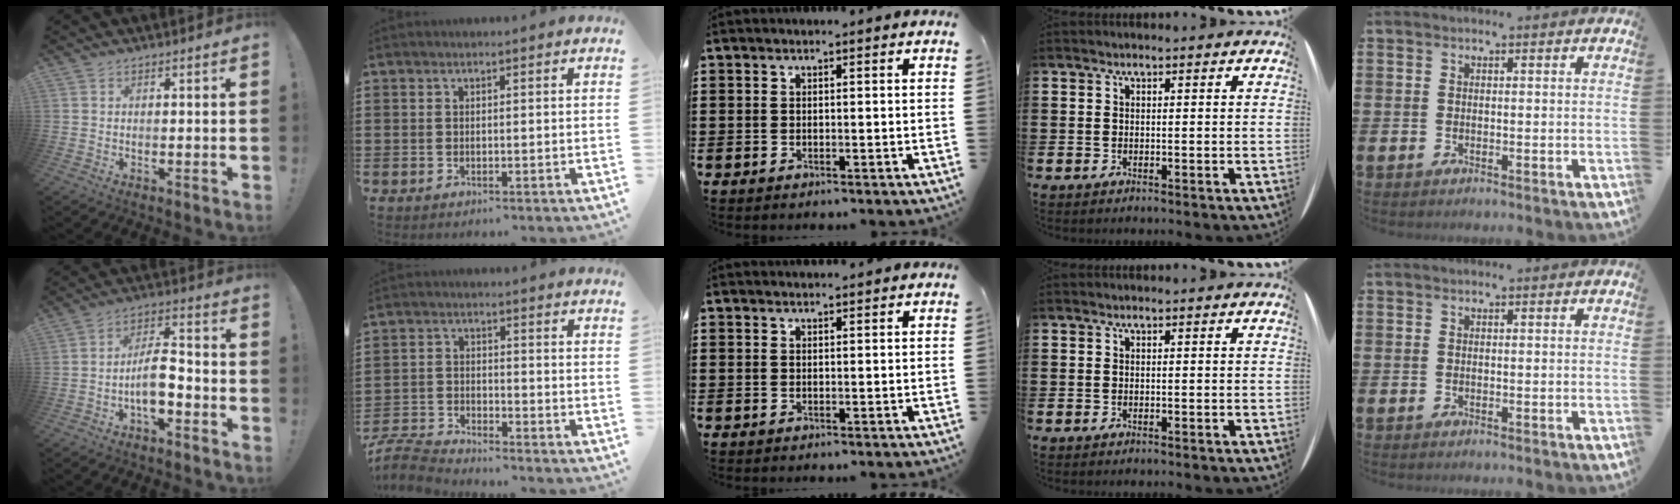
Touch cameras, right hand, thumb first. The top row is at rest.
{"thumb": {"total": 9.6, "force": [-3.4, 4.4, 7.8], "torque": [-0.137, 0.015, -0.064]}, "index": {"total": 4.7, "force": [-4.6, 0.3, 0.6], "torque": [-0.042, -0.008, -0.101]}, "middle": {"total": 0.9, "force": [0.9, -0.2, 0.0], "torque": [-0.001, -0.001, 0.017]}}